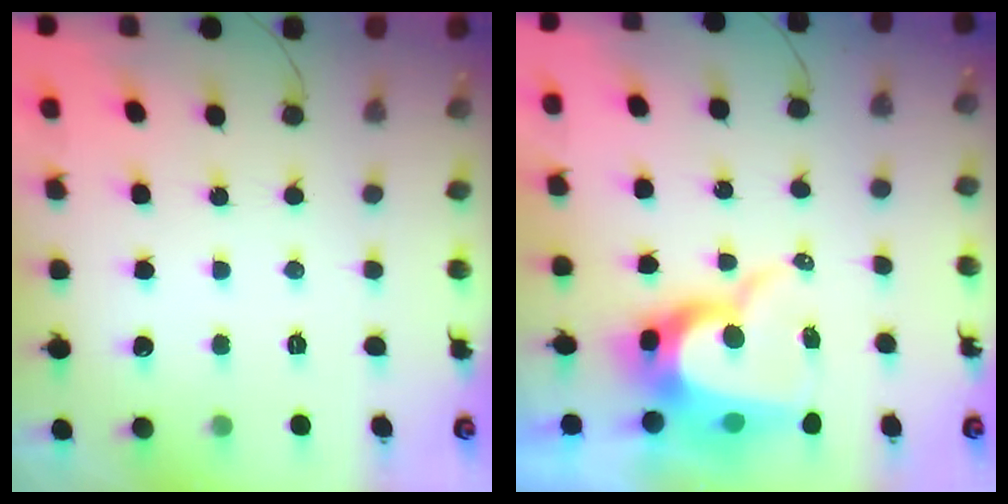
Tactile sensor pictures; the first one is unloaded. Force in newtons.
{"total": 11.0, "press": 10.9, "slide": 0.9}